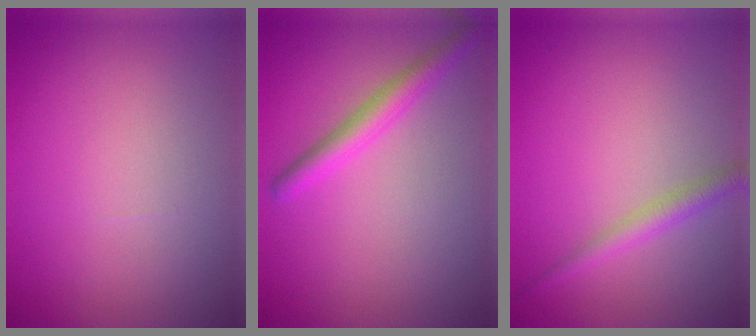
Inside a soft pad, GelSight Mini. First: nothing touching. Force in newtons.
{"total": 2.8, "press": 2.8, "slide": 0.1}
{"total": 2.0, "press": 2.0, "slide": 0.1}